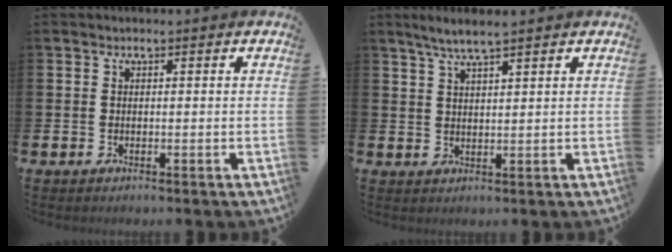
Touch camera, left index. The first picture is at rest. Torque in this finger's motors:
{"motor_torque": [0.11, -0.18, 0.27, 0.11]}